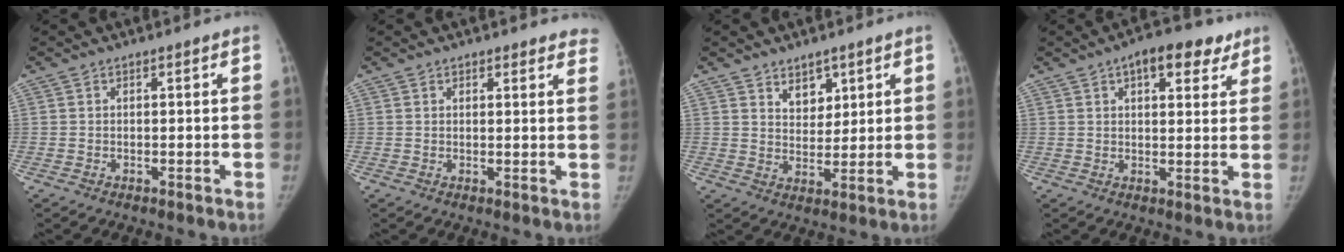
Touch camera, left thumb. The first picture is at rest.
{"total": 5.2, "force": [4.6, 2.2, 1.2], "torque": [0.034, -0.015, 0.036]}
{"total": 5.4, "force": [3.2, 3.6, 2.4], "torque": [-0.006, -0.024, 0.057]}
{"total": 10.3, "force": [5.6, 5.1, 7.0], "torque": [-0.060, -0.008, 0.072]}